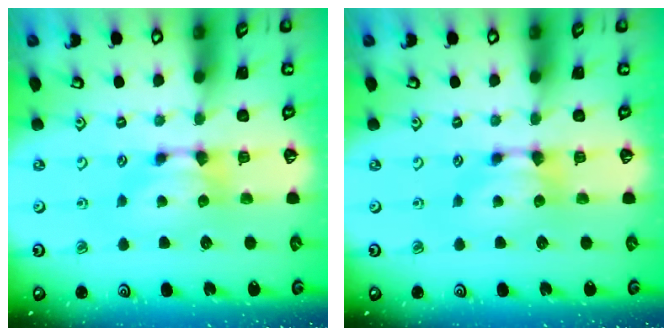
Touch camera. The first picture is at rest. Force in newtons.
{"total": 0.0}